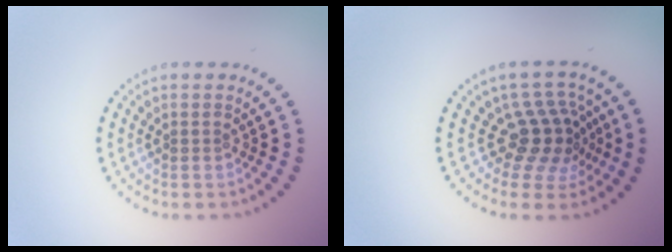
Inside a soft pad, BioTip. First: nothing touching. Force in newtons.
{"total": 4.1, "press": 2.9, "slide": 2.9}